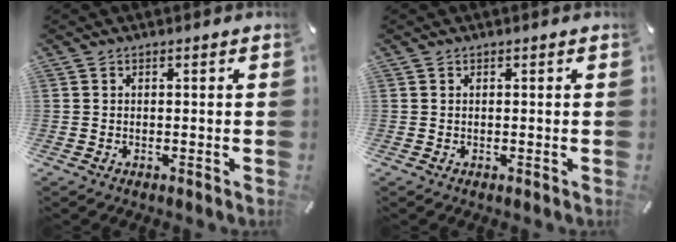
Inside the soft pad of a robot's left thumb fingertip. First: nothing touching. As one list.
[{"total": 0.0}]